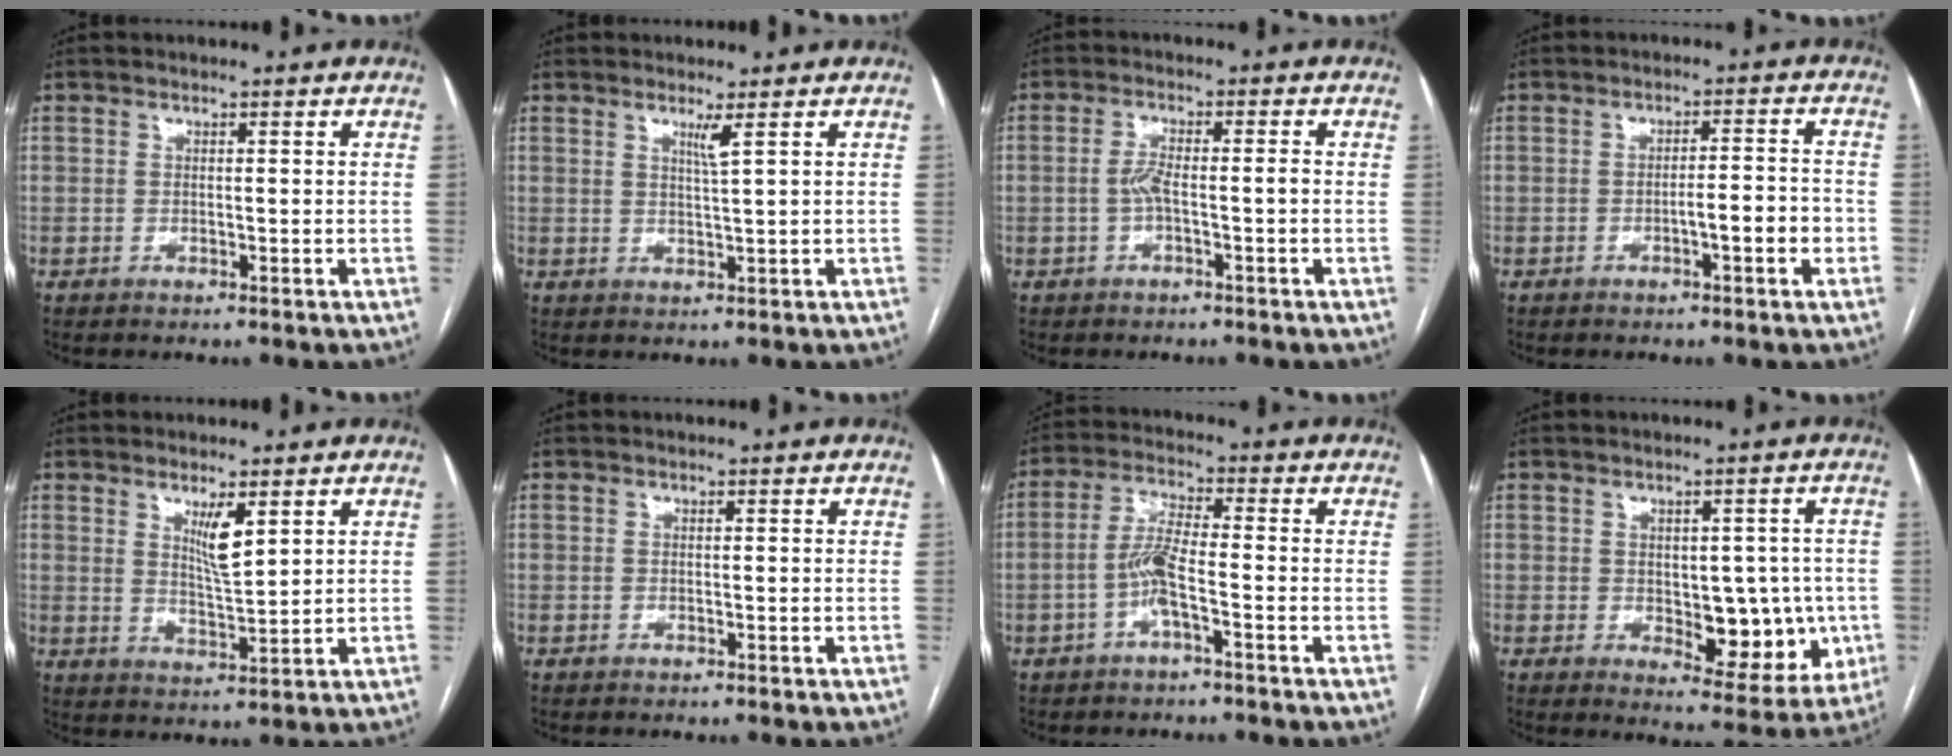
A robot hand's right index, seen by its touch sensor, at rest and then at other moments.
{"total": 1.9, "force": [1.1, -0.7, 1.4], "torque": [-0.030, -0.012, 0.023]}
{"total": 3.5, "force": [-0.9, 0.6, 3.3], "torque": [-0.063, 0.009, -0.015]}
{"total": 4.7, "force": [-1.8, 0.5, 4.3], "torque": [-0.061, 0.009, -0.026]}
{"total": 4.7, "force": [2.4, 0.6, 4.0], "torque": [-0.074, -0.012, 0.049]}
{"total": 0.0}
{"total": 5.4, "force": [-1.9, 0.5, 5.0], "torque": [-0.106, 0.011, -0.040]}
{"total": 10.3, "force": [-1.2, 5.2, 8.8], "torque": [-0.094, 0.005, 0.001]}